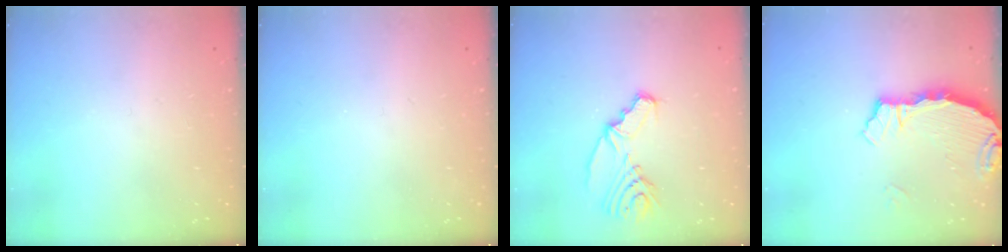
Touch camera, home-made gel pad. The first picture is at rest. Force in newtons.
{"total": 0.0}
{"total": 10.3, "press": 9.6, "slide": 3.6}
{"total": 3.3, "press": 3.2, "slide": 0.4}